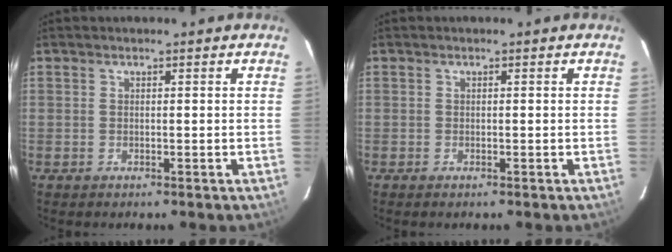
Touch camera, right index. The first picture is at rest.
{"total": 0.0}